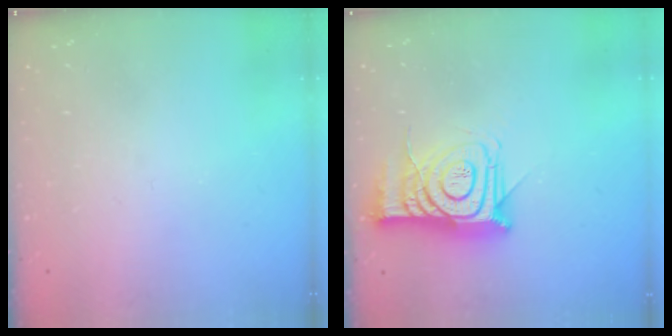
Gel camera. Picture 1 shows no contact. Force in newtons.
{"total": 13.9, "press": 13.9, "slide": 1.2}